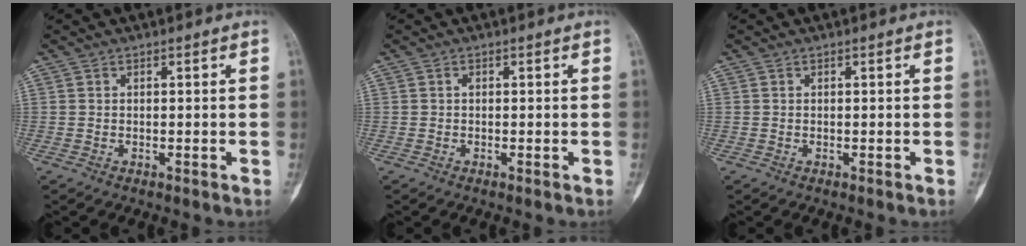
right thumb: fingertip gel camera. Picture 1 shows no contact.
{"total": 0.5, "force": [0.1, 0.4, 0.4], "torque": [-0.003, 0.002, 0.000]}
{"total": 0.0}